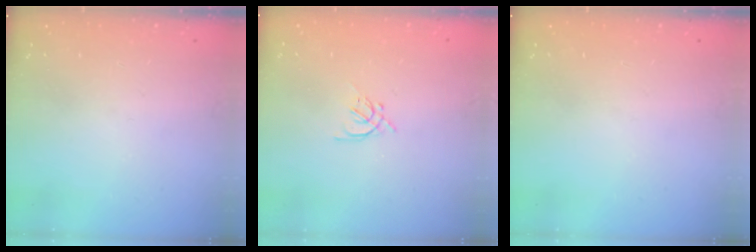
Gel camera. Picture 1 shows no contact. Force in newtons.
{"total": 2.0, "press": 1.9, "slide": 0.5}
{"total": 0.0}